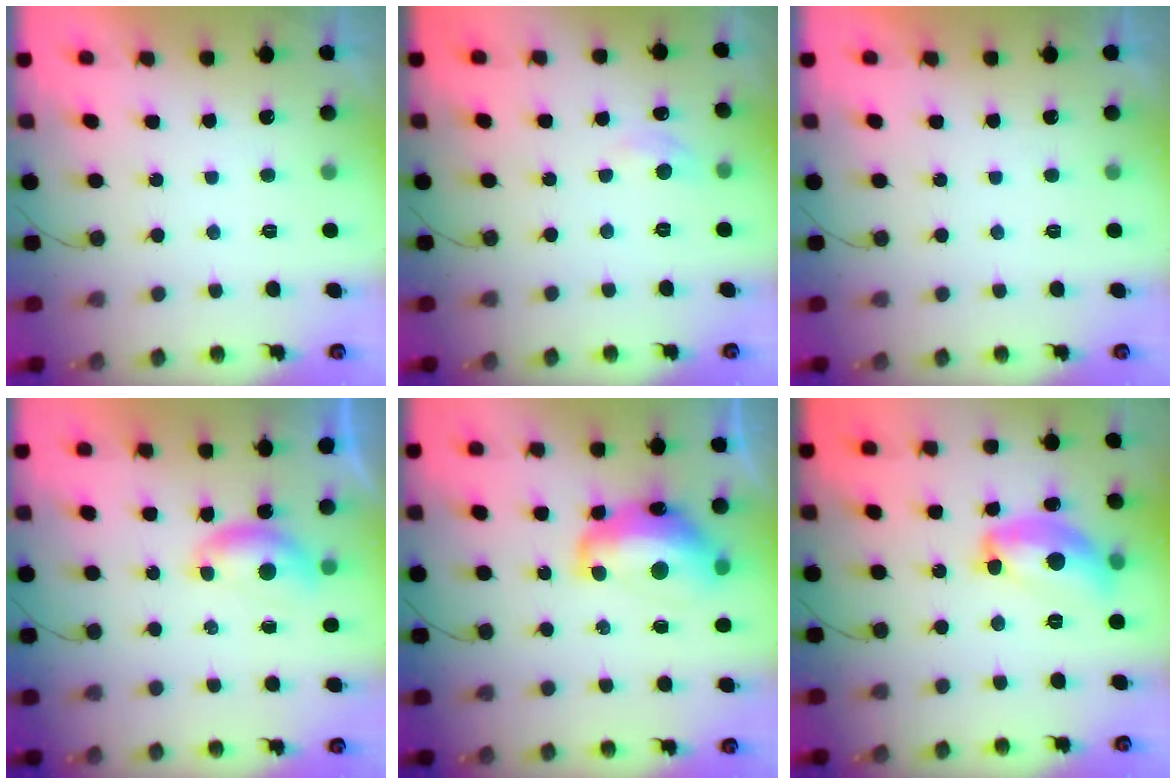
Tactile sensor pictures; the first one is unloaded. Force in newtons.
{"total": 4.8, "press": 4.7, "slide": 0.6}
{"total": 0.0}
{"total": 5.5, "press": 5.4, "slide": 0.8}
{"total": 13.7, "press": 13.6, "slide": 1.2}
{"total": 14.9, "press": 14.9, "slide": 0.7}